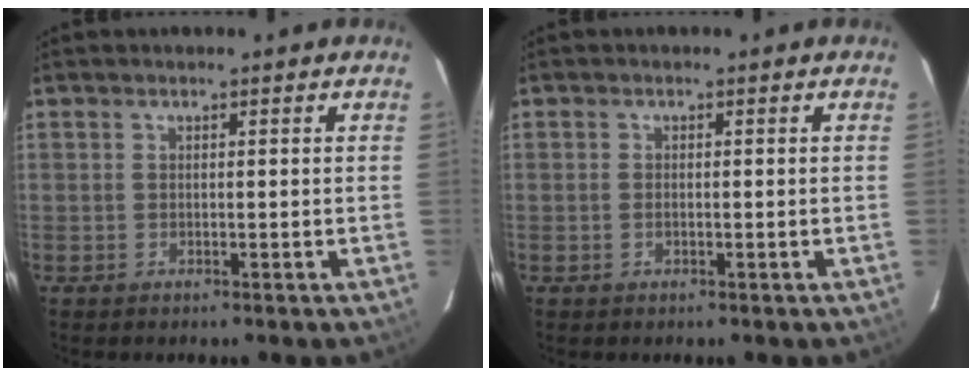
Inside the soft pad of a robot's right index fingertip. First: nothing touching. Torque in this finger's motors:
{"motor_torque": [-0.02, 0.09, -0.05, 0.00]}